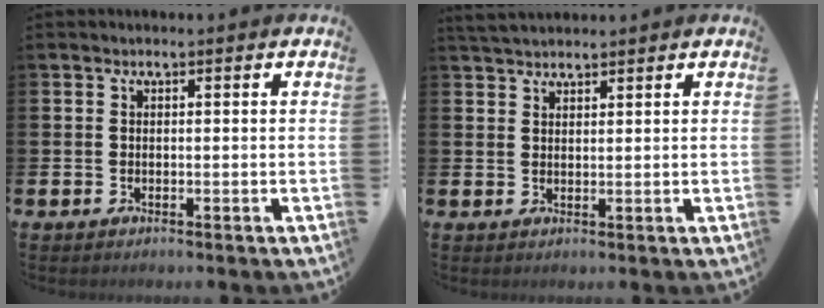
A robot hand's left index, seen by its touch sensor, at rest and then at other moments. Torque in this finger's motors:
{"motor_torque": [-0.11, -0.33, 0.11, 0.08]}